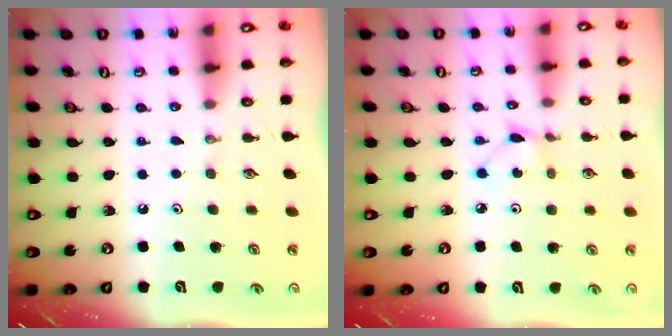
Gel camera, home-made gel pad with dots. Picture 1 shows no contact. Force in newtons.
{"total": 3.1, "press": 3.0, "slide": 0.5}